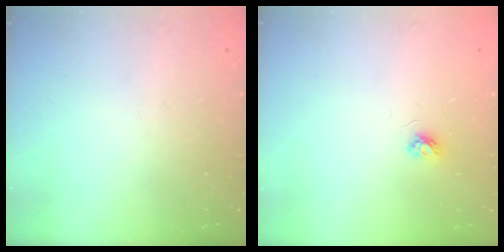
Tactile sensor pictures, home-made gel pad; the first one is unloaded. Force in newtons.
{"total": 3.7, "press": 3.7, "slide": 0.4}